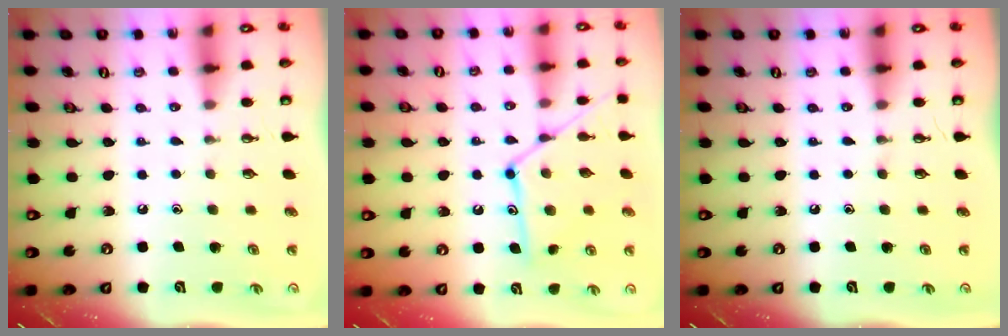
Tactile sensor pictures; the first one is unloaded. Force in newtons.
{"total": 12.9, "press": 12.8, "slide": 0.6}
{"total": 0.0}